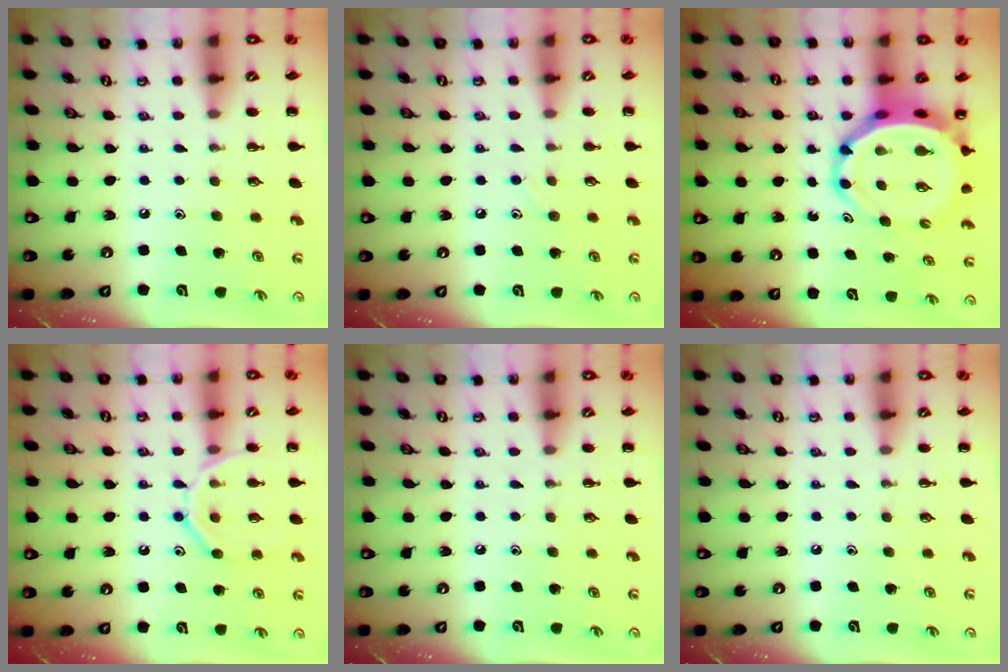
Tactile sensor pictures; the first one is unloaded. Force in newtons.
{"total": 4.9, "press": 4.6, "slide": 1.7}
{"total": 6.8, "press": 6.5, "slide": 1.9}
{"total": 12.6, "press": 12.6, "slide": 1.2}
{"total": 0.0}
{"total": 0.0}